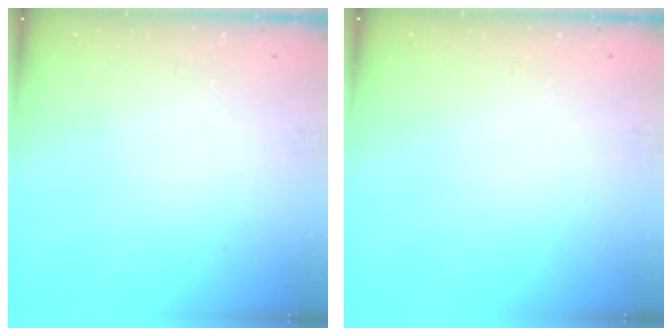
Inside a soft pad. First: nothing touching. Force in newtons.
{"total": 0.0}